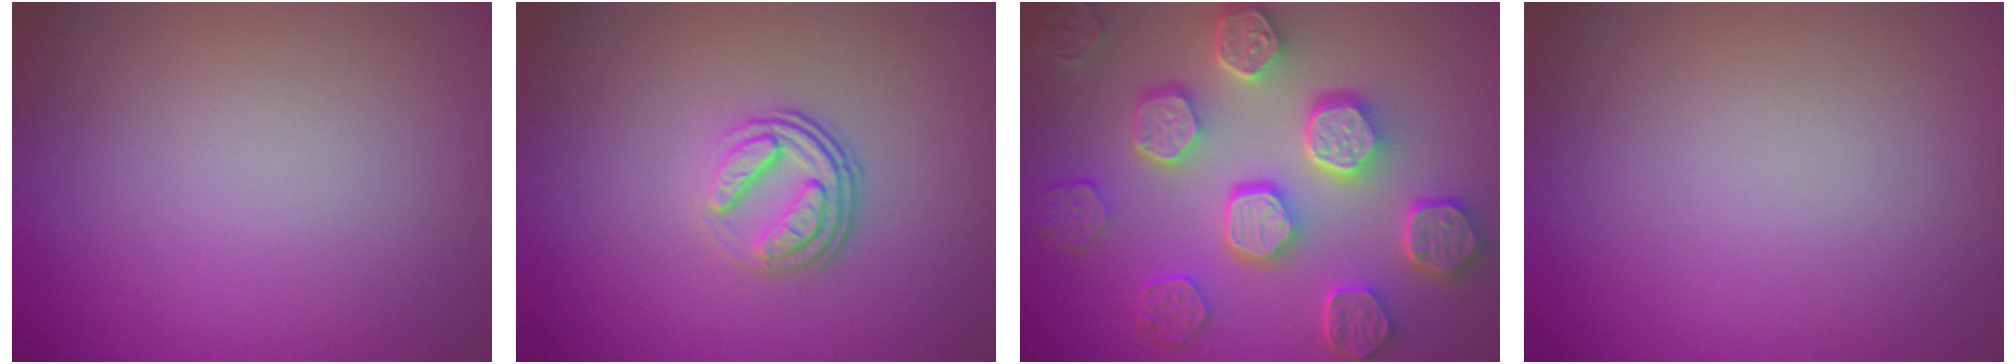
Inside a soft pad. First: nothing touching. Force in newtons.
{"total": 3.7, "press": 2.5, "slide": 2.7}
{"total": 8.2, "press": 6.6, "slide": 4.9}
{"total": 0.0}